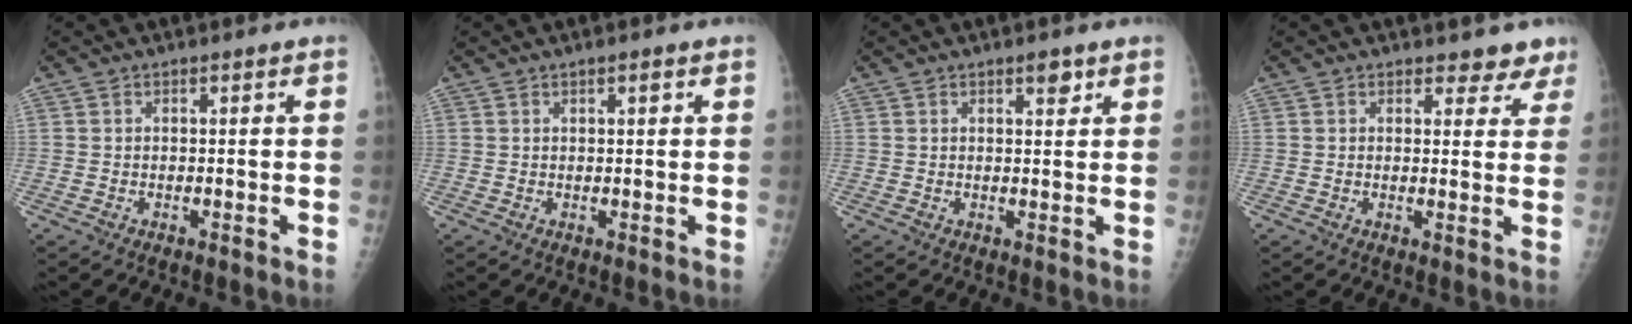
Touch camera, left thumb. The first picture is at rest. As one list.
[{"total": 1.4, "force": [0.7, 0.5, 1.1], "torque": [-0.014, -0.001, 0.010]}, {"total": 2.3, "force": [1.5, 0.9, 1.5], "torque": [-0.013, -0.008, 0.021]}, {"total": 4.3, "force": [3.7, 2.1, 0.5], "torque": [0.027, -0.023, 0.028]}]